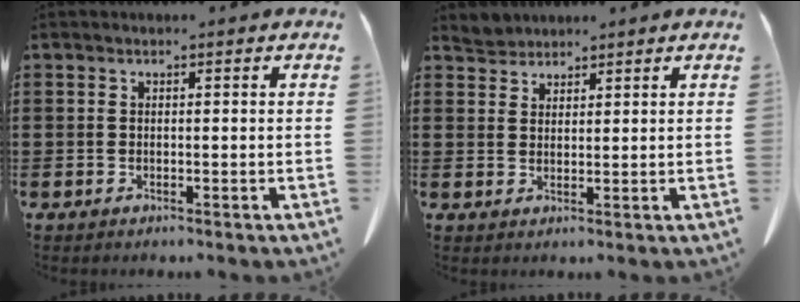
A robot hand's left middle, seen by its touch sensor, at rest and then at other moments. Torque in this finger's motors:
{"motor_torque": [-1.20, 0.94, -0.65, -0.15]}